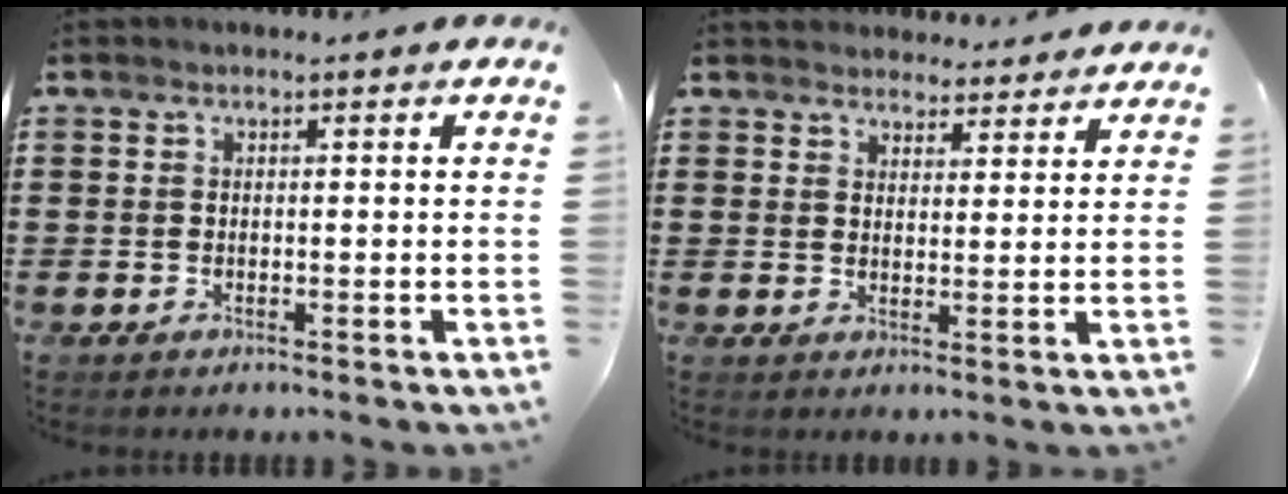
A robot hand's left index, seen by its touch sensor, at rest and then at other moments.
{"total": 3.5, "force": [3.4, 0.8, -0.2], "torque": [-0.007, -0.010, 0.065]}